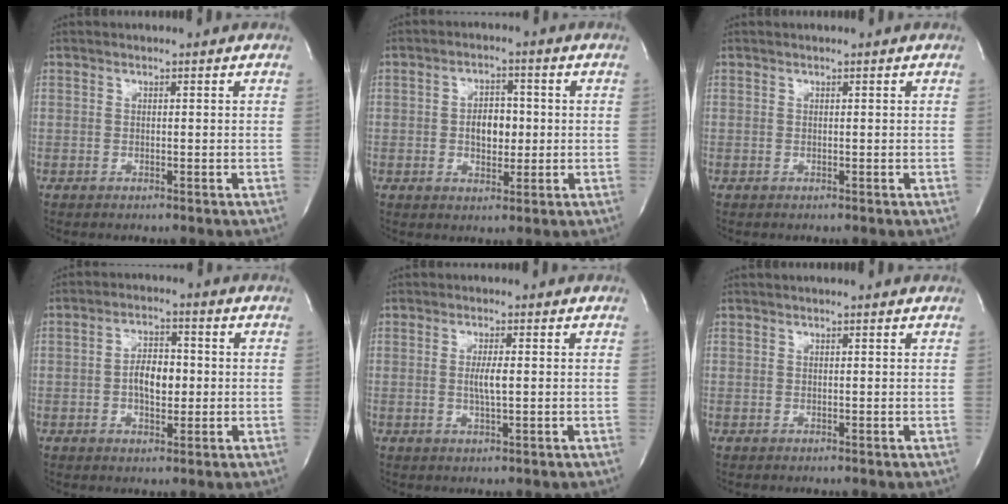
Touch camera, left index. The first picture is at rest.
{"total": 5.0, "force": [-0.2, 3.0, 4.0], "torque": [-0.064, 0.008, 0.001]}
{"total": 0.0}
{"total": 5.6, "force": [-0.4, 2.8, 4.8], "torque": [-0.086, 0.009, -0.006]}
{"total": 2.8, "force": [0.0, 0.2, 2.8], "torque": [-0.056, -0.003, 0.002]}
{"total": 1.9, "force": [1.8, 0.1, 0.6], "torque": [-0.014, 0.013, 0.018]}